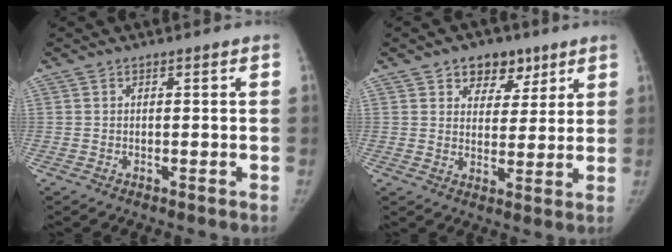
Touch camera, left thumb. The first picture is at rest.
{"total": 7.5, "force": [4.5, 5.3, 2.8], "torque": [0.002, -0.017, 0.065]}